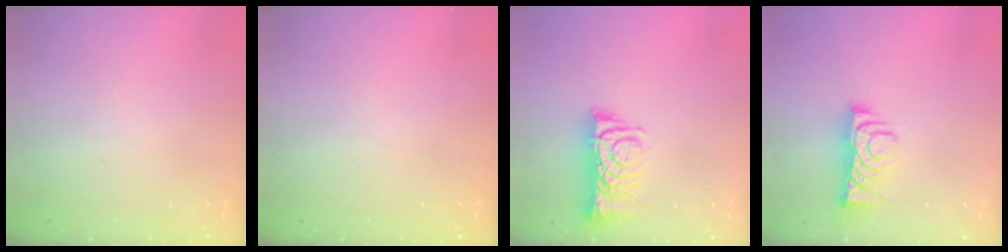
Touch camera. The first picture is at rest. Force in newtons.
{"total": 0.0}
{"total": 7.2, "press": 7.1, "slide": 0.8}
{"total": 7.6, "press": 7.6, "slide": 0.0}